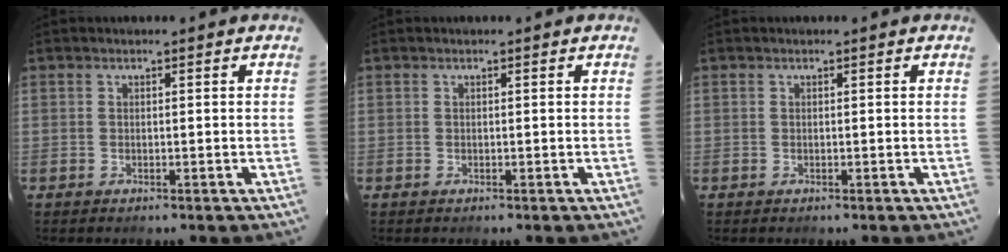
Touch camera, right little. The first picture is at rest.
{"total": 0.0}
{"total": 0.0}